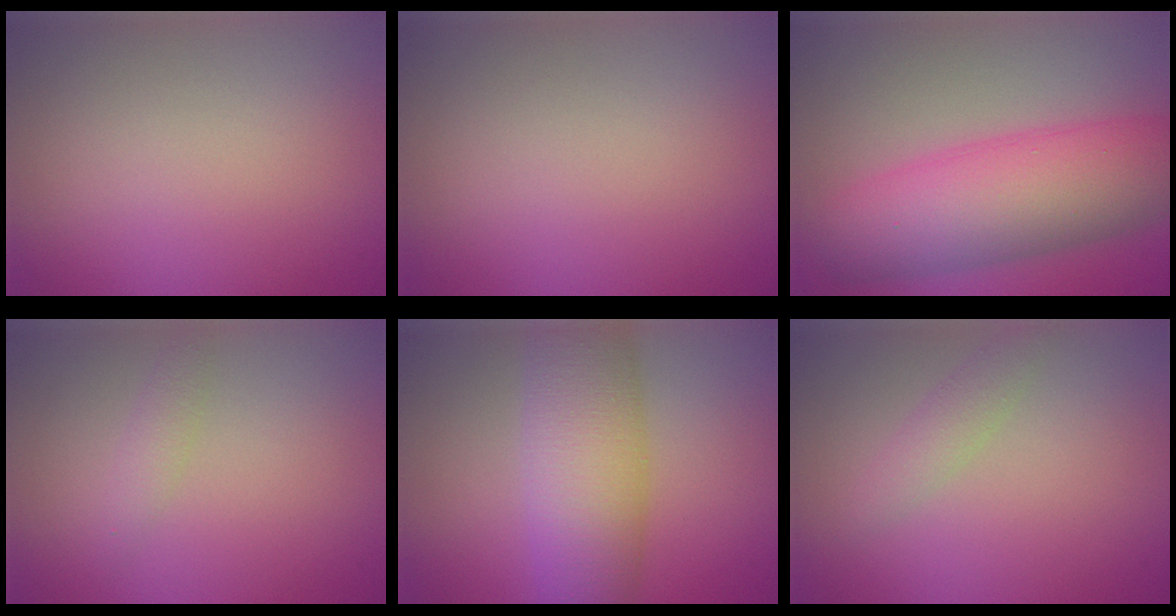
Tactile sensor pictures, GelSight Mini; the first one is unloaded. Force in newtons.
{"total": 0.0}
{"total": 8.9, "press": 8.9, "slide": 0.2}
{"total": 1.3, "press": 1.3, "slide": 0.1}
{"total": 8.6, "press": 8.6, "slide": 0.2}
{"total": 1.6, "press": 1.6, "slide": 0.1}